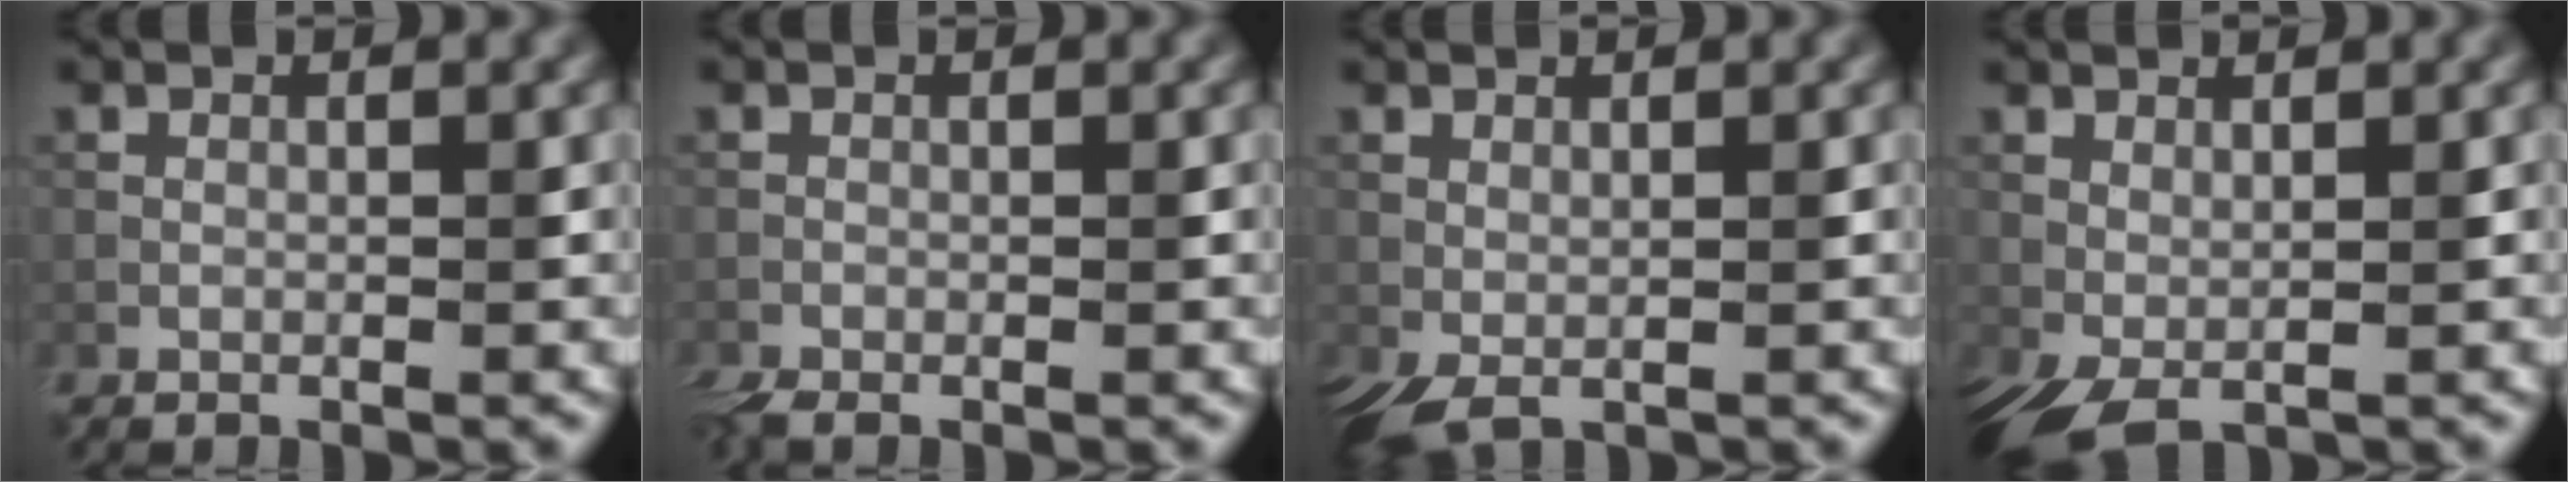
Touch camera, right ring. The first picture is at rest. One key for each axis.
{"total": 1.5, "fx": -1.2, "fy": 0.4, "fz": 1.0, "tx": -0.025, "ty": -0.003, "tz": -0.025}
{"total": 2.6, "fx": 0.2, "fy": 1.1, "fz": 2.3, "tx": -0.048, "ty": -0.004, "tz": 0.005}
{"total": 3.4, "fx": 0.2, "fy": 1.5, "fz": 3.1, "tx": -0.066, "ty": -0.005, "tz": 0.007}